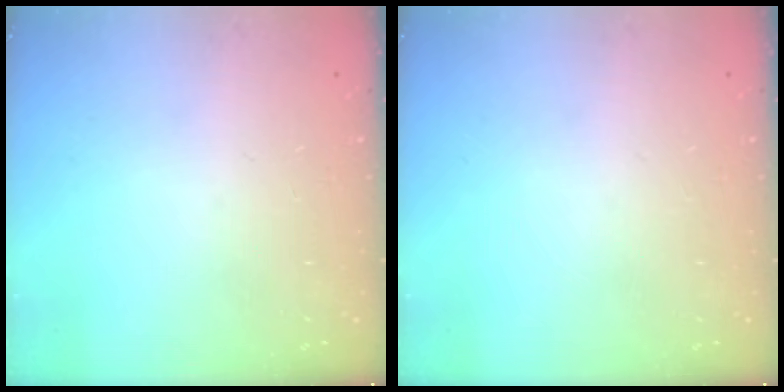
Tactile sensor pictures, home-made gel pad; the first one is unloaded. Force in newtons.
{"total": 0.0}